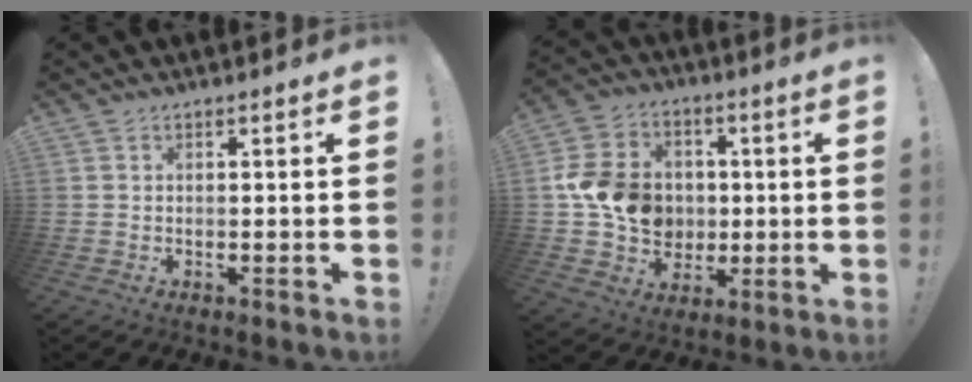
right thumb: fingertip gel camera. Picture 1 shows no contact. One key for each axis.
{"total": 15.3, "fx": -0.5, "fy": 13.2, "fz": 7.7, "tx": -0.139, "ty": 0.011, "tz": 0.000}